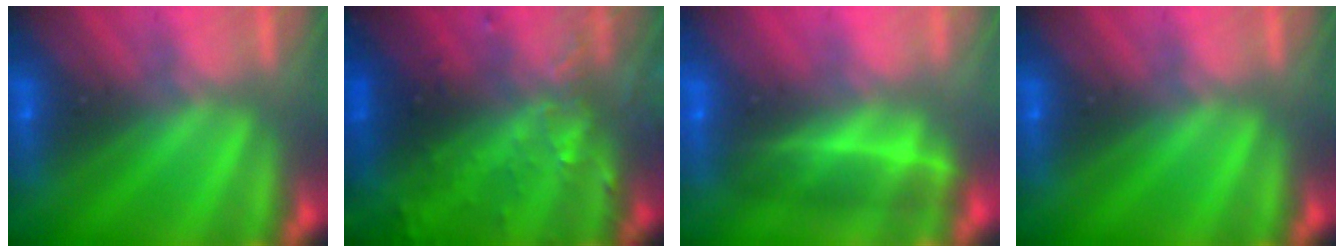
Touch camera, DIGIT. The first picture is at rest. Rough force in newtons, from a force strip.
{"total": 9.2}
{"total": 2.0}
{"total": 0.0}